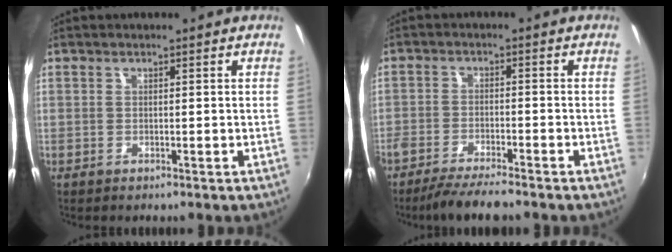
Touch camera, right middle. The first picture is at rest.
{"total": 8.2, "force": [-7.1, 0.8, 4.0], "torque": [-0.096, -0.019, -0.123]}